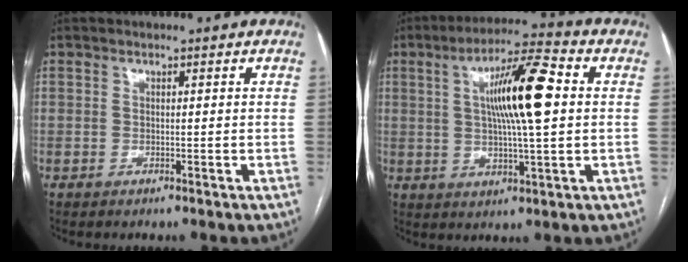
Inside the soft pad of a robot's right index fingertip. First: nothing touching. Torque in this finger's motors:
{"motor_torque": [1.60, 0.54, 0.45, 0.20]}